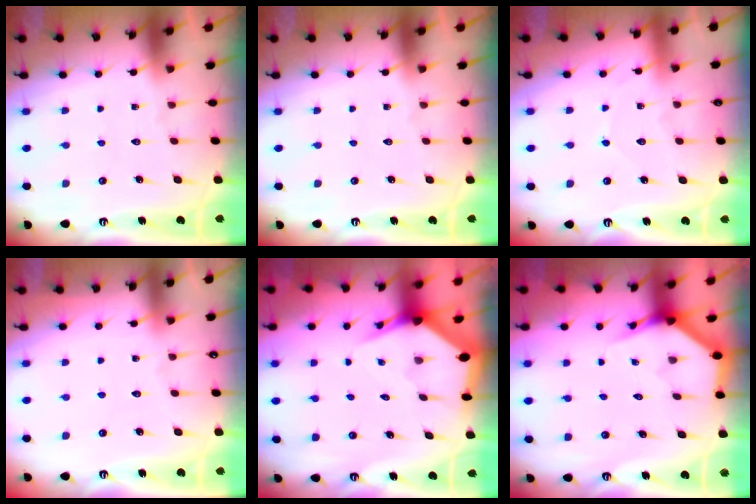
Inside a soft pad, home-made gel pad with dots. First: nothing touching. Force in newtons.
{"total": 0.0}
{"total": 3.4, "press": 3.4, "slide": 0.4}
{"total": 3.3, "press": 3.3, "slide": 0.6}
{"total": 3.7, "press": 3.7, "slide": 0.4}
{"total": 3.8, "press": 3.8, "slide": 0.4}